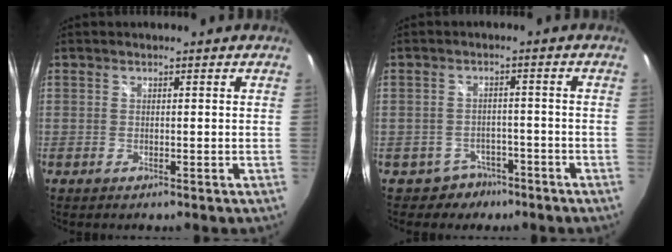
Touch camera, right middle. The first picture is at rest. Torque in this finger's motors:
{"motor_torque": [-0.52, -0.39, 0.02, -0.03]}